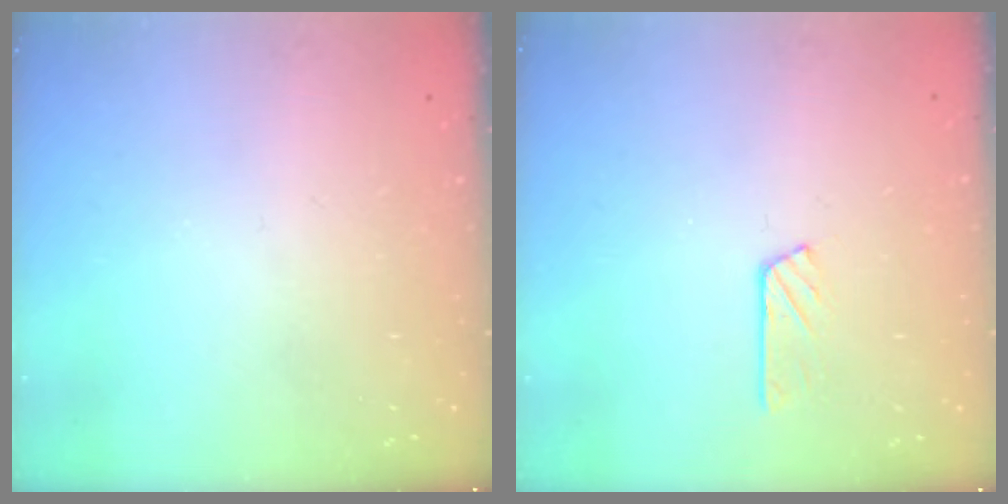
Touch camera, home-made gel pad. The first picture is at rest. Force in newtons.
{"total": 3.8, "press": 3.8, "slide": 0.5}